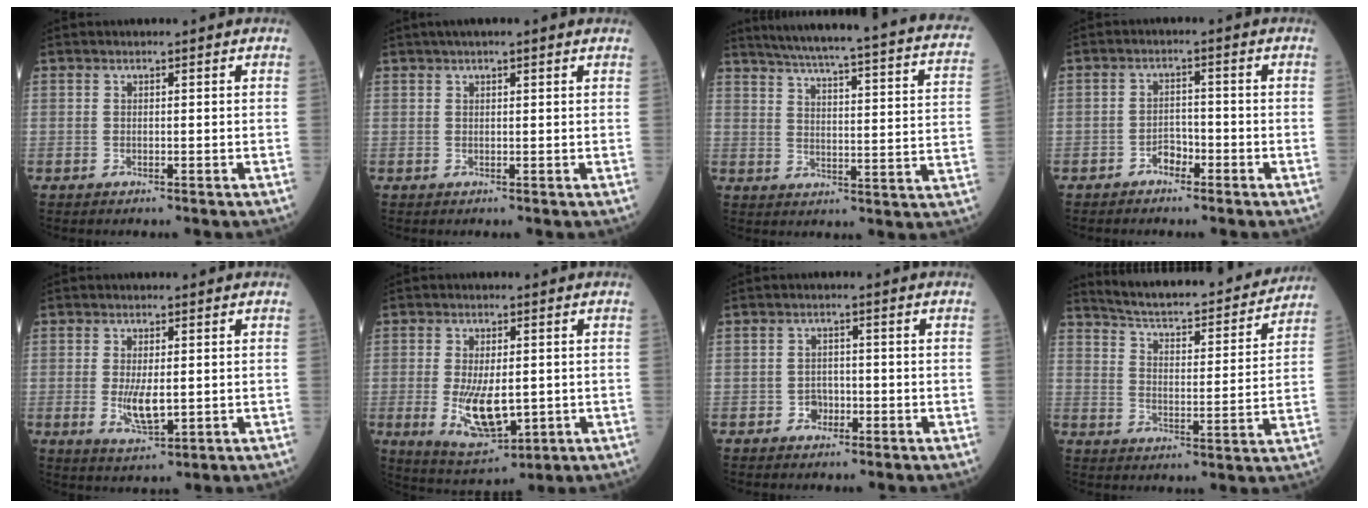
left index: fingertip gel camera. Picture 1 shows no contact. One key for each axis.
{"total": 3.2, "fx": 2.4, "fy": 0.1, "fz": 2.2, "tx": -0.030, "ty": 0.026, "tz": 0.034}
{"total": 25.9, "fx": 21.3, "fy": 1.5, "fz": 14.6, "tx": -0.215, "ty": -0.032, "tz": 0.253}
{"total": 2.4, "fx": -1.7, "fy": 1.3, "fz": 1.0, "tx": -0.014, "ty": 0.005, "tz": -0.032}
{"total": 4.9, "fx": -0.3, "fy": 1.7, "fz": 4.6, "tx": -0.093, "ty": -0.011, "tz": 0.002}
{"total": 9.2, "fx": -1.2, "fy": 3.8, "fz": 8.2, "tx": -0.158, "ty": -0.020, "tz": -0.008}
{"total": 2.1, "fx": -1.1, "fy": 1.6, "fz": 0.8, "tx": -0.012, "ty": 0.006, "tz": -0.020}
{"total": 20.6, "fx": 19.2, "fy": 3.0, "fz": 7.0, "tx": -0.102, "ty": -0.022, "tz": 0.255}